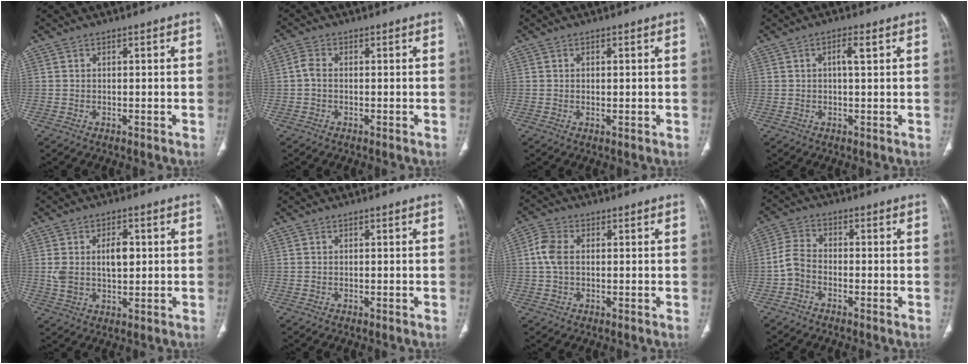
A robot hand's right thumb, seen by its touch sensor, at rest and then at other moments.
{"total": 2.1, "force": [-0.4, 1.3, 1.7], "torque": [-0.037, 0.004, -0.014]}
{"total": 1.4, "force": [0.1, 0.6, 1.2], "torque": [-0.023, -0.004, 0.002]}
{"total": 2.7, "force": [0.8, 0.8, 2.4], "torque": [-0.046, 0.004, 0.014]}
{"total": 7.9, "force": [1.0, 4.5, 6.4], "torque": [-0.113, 0.007, 0.024]}
{"total": 0.0}
{"total": 5.1, "force": [0.3, 3.3, 3.9], "torque": [-0.095, 0.014, 0.002]}
{"total": 4.3, "force": [-1.9, 2.8, 2.7], "torque": [-0.055, 0.020, -0.046]}